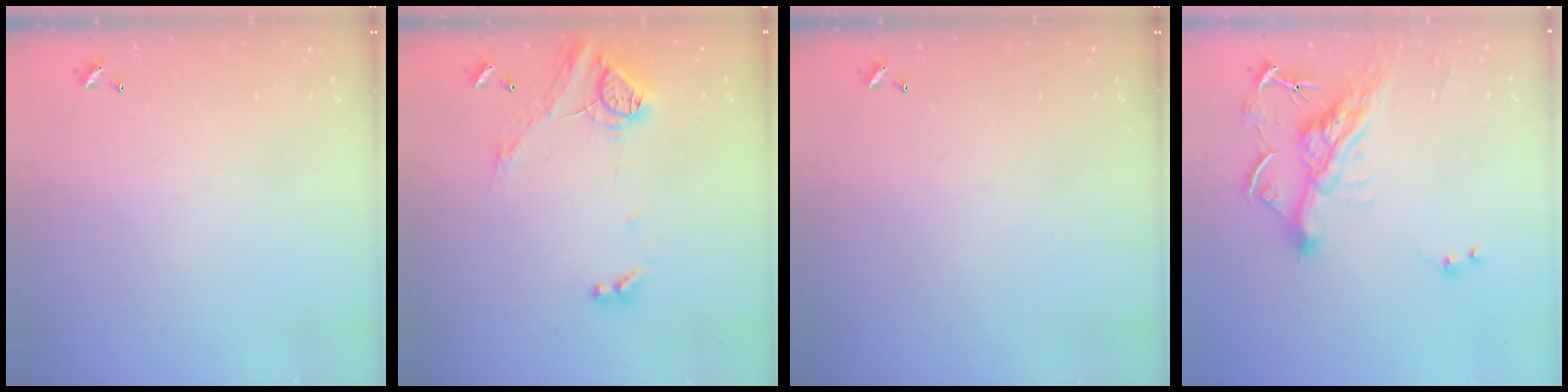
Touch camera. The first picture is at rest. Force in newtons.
{"total": 17.3, "press": 17.3, "slide": 0.8}
{"total": 0.0}
{"total": 9.2, "press": 9.2, "slide": 1.3}